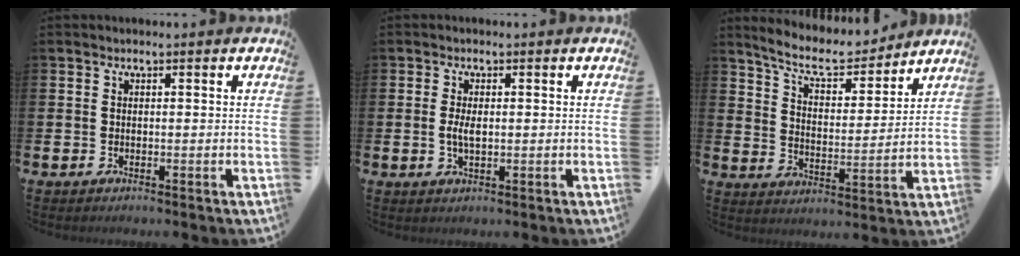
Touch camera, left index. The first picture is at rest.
{"total": 2.5, "force": [0.0, 1.1, 2.3], "torque": [-0.039, 0.001, -0.002]}
{"total": 8.2, "force": [7.6, 2.0, 2.3], "torque": [-0.072, -0.050, 0.132]}